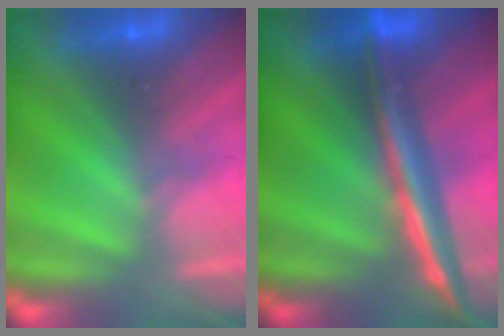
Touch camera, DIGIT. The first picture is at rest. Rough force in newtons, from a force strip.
{"total": 2.8}